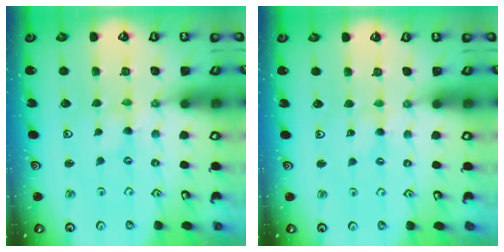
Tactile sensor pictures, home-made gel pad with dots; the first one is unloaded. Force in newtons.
{"total": 1.7, "press": 1.7, "slide": 0.4}